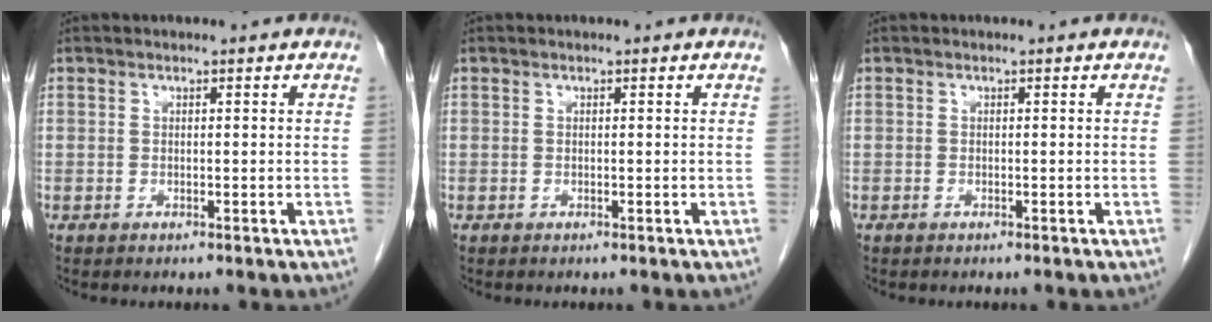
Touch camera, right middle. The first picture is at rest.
{"total": 0.0}
{"total": 0.5, "force": [-0.4, 0.1, 0.3], "torque": [-0.011, -0.001, -0.006]}